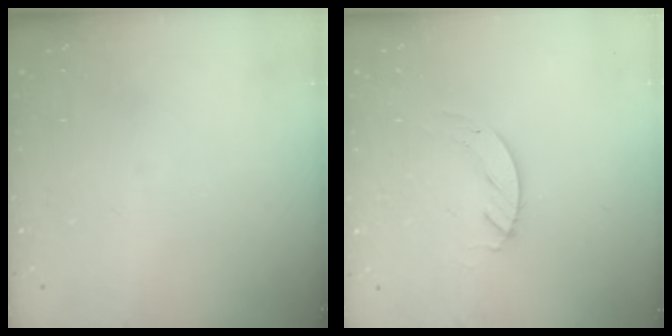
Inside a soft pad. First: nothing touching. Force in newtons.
{"total": 2.4, "press": 2.4, "slide": 0.2}